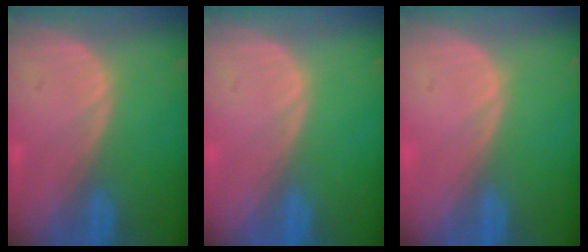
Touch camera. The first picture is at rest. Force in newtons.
{"total": 0.0}
{"total": 0.0}